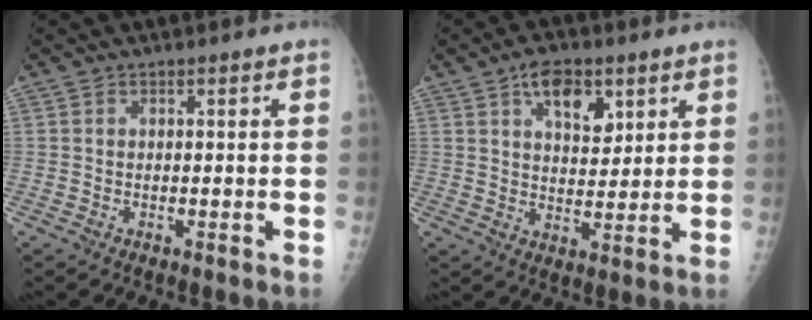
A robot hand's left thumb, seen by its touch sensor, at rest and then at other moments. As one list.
[{"total": 8.7, "force": [4.4, 4.9, 5.8], "torque": [-0.061, -0.022, 0.068]}]